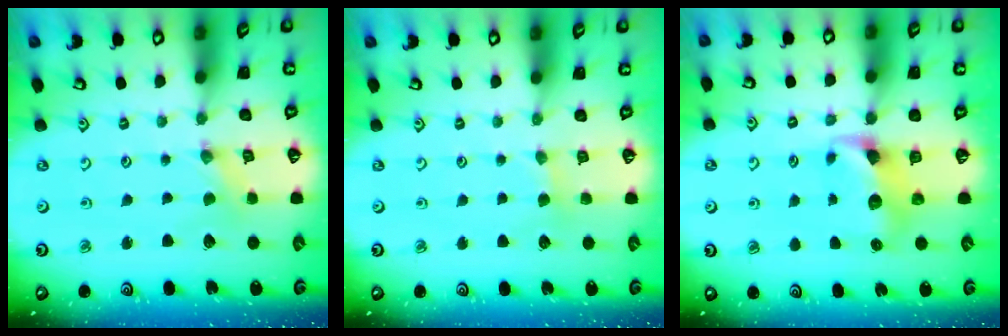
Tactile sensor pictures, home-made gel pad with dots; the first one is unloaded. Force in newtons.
{"total": 1.9, "press": 1.9, "slide": 0.3}
{"total": 7.3, "press": 7.3, "slide": 0.7}